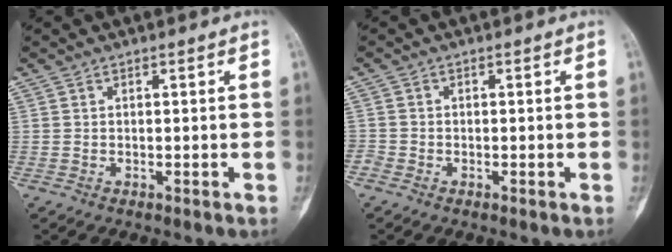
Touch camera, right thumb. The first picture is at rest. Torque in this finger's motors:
{"motor_torque": [-0.20, 0.11, -0.15, -0.08, -0.02]}